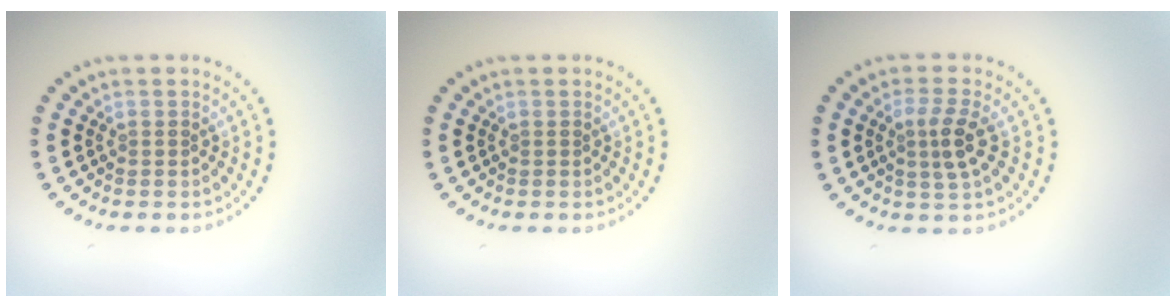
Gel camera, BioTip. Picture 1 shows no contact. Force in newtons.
{"total": 0.0}
{"total": 2.6, "press": 2.4, "slide": 1.0}